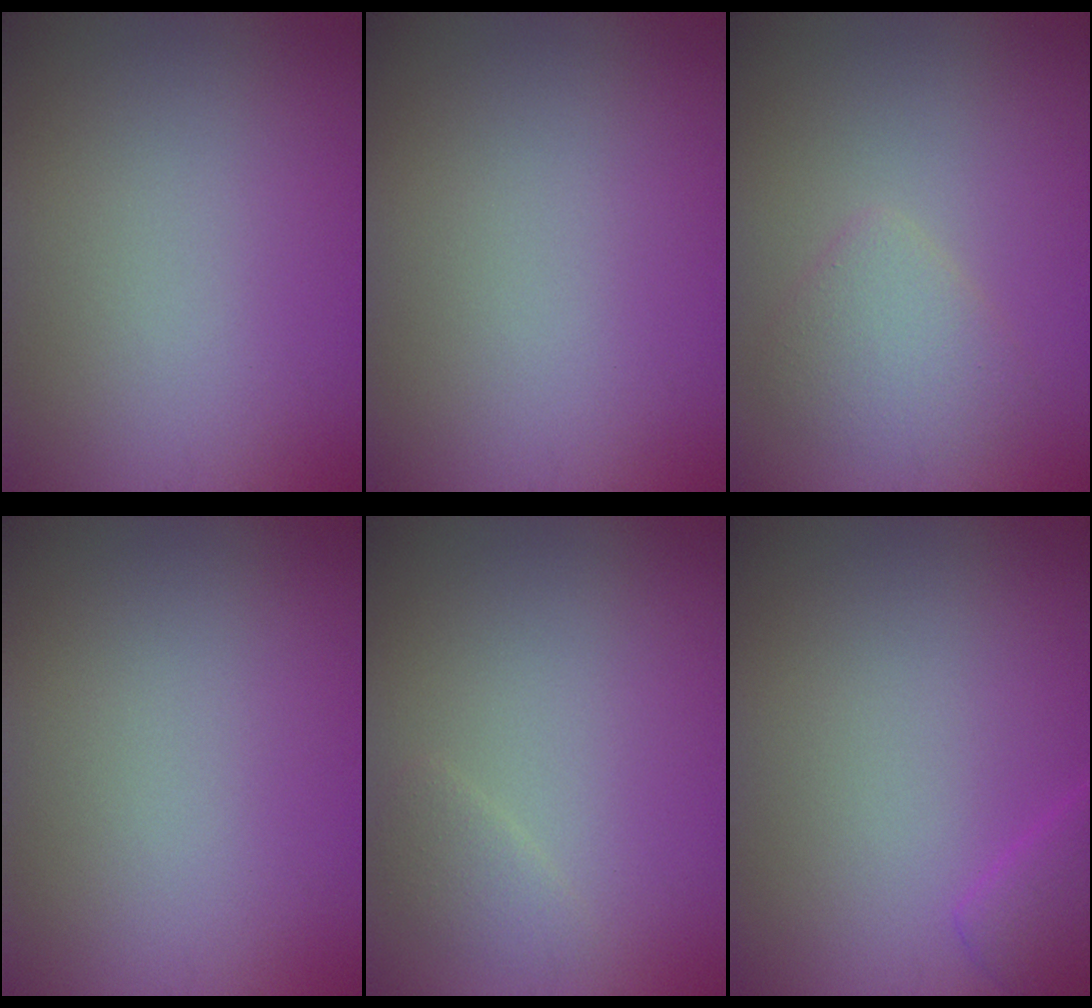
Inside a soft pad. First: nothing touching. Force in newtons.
{"total": 0.0}
{"total": 2.5, "press": 2.5, "slide": 0.2}
{"total": 0.0}
{"total": 1.2, "press": 1.2, "slide": 0.1}
{"total": 2.0, "press": 2.0, "slide": 0.1}